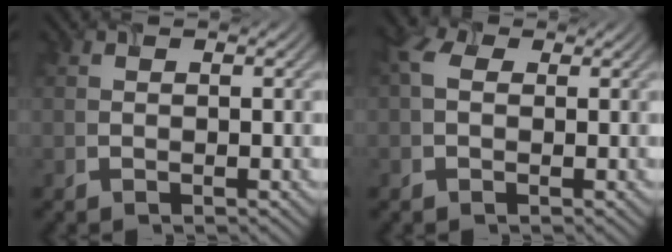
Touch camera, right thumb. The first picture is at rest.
{"total": 1.9, "force": [0.1, 1.5, 1.2], "torque": [-0.032, 0.004, -0.003]}